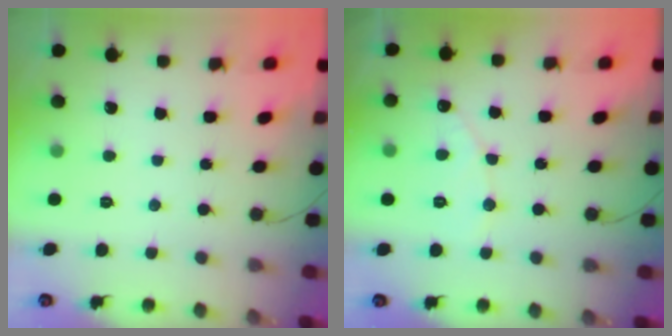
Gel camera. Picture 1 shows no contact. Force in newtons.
{"total": 5.7, "press": 5.7, "slide": 0.5}